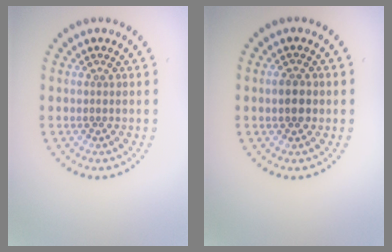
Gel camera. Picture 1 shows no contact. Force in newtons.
{"total": 1.8, "press": 1.8, "slide": 0.1}